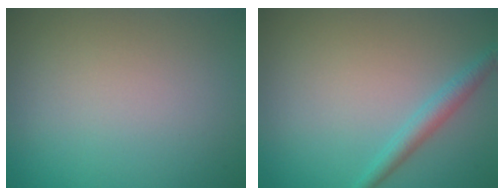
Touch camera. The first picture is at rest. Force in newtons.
{"total": 2.1, "press": 2.1, "slide": 0.1}